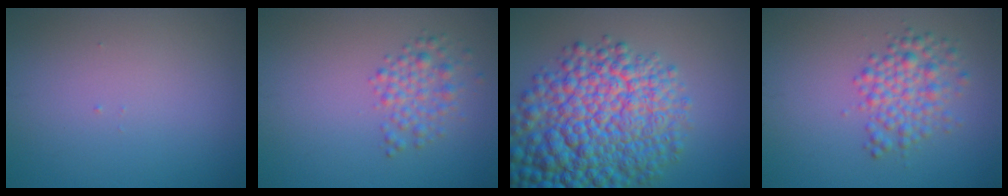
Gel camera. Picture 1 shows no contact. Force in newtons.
{"total": 2.6, "press": 2.6, "slide": 0.1}
{"total": 13.4, "press": 13.4, "slide": 0.4}
{"total": 3.7, "press": 3.7, "slide": 0.1}